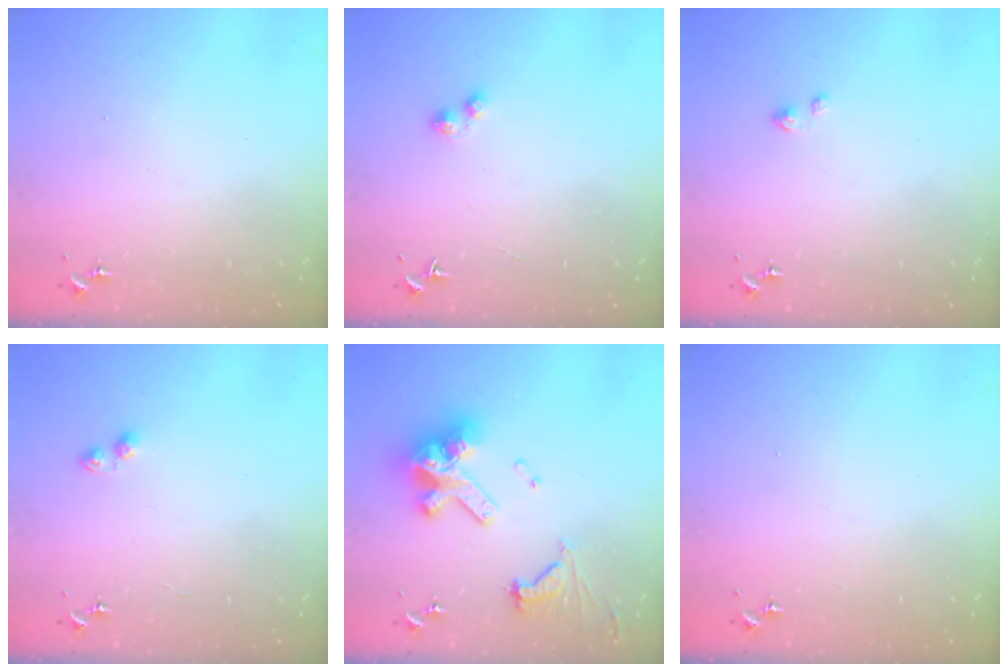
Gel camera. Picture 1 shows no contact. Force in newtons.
{"total": 1.6, "press": 1.6, "slide": 0.2}
{"total": 2.5, "press": 2.5, "slide": 0.3}
{"total": 3.4, "press": 3.4, "slide": 0.4}
{"total": 18.7, "press": 18.5, "slide": 2.2}
{"total": 0.0}